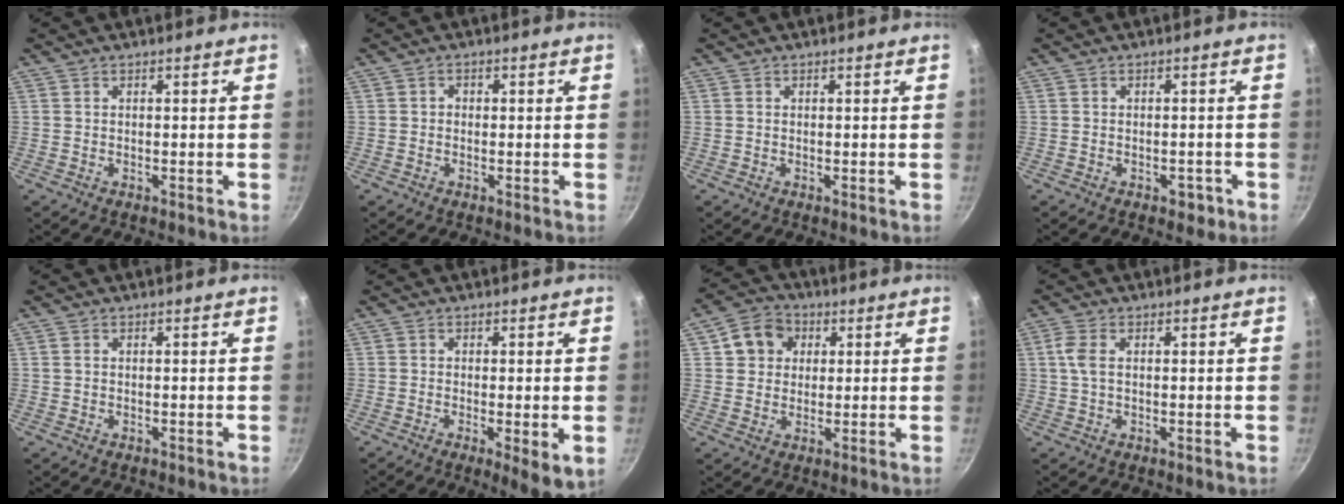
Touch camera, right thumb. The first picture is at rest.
{"total": 1.2, "force": [-0.1, 1.0, 0.6], "torque": [-0.001, 0.003, -0.007]}
{"total": 0.0}
{"total": 2.3, "force": [-1.2, 1.5, 1.3], "torque": [-0.008, 0.009, -0.013]}
{"total": 0.6, "force": [0.1, 0.4, 0.4], "torque": [-0.011, 0.001, 0.003]}
{"total": 5.7, "force": [-1.4, 1.4, 5.4], "torque": [-0.087, -0.018, -0.024]}
{"total": 8.0, "force": [2.1, 6.9, 3.4], "torque": [-0.031, 0.003, 0.028]}
{"total": 3.5, "force": [0.7, 1.8, 2.9], "torque": [-0.081, 0.006, 0.012]}